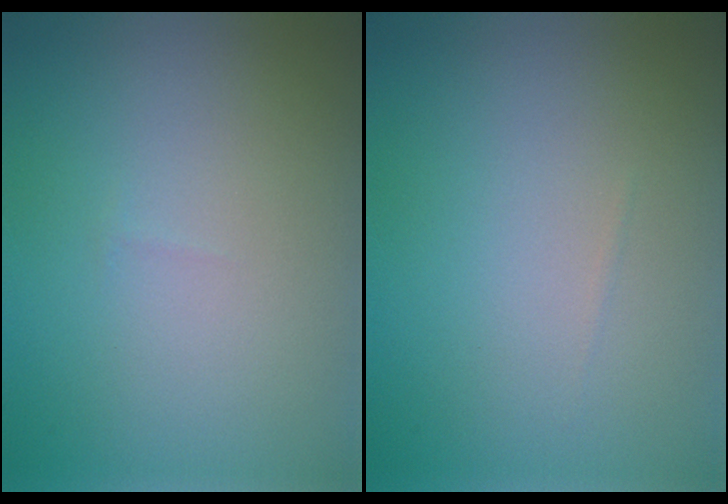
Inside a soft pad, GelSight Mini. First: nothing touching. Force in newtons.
{"total": 0.0}